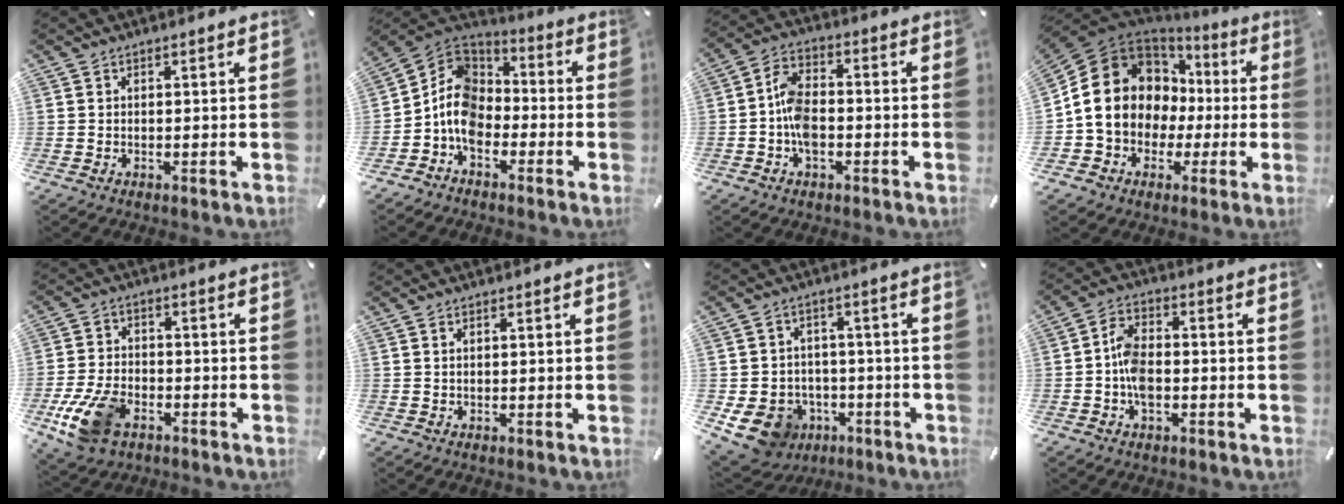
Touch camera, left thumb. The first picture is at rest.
{"total": 10.5, "force": [-4.8, 7.9, 4.9], "torque": [-0.124, 0.019, -0.095]}
{"total": 7.5, "force": [-2.4, 4.8, 5.2], "torque": [-0.104, 0.018, -0.042]}
{"total": 14.6, "force": [-0.7, 13.3, 6.0], "torque": [-0.125, 0.000, -0.006]}
{"total": 11.8, "force": [-5.6, 7.3, 7.4], "torque": [-0.153, 0.021, -0.098]}
{"total": 0.7, "force": [0.1, 0.3, 0.6], "torque": [-0.011, 0.001, 0.002]}
{"total": 10.6, "force": [-4.2, 8.8, 4.0], "torque": [-0.088, 0.024, -0.071]}
{"total": 6.7, "force": [-1.9, 4.3, 4.8], "torque": [-0.091, 0.016, -0.034]}